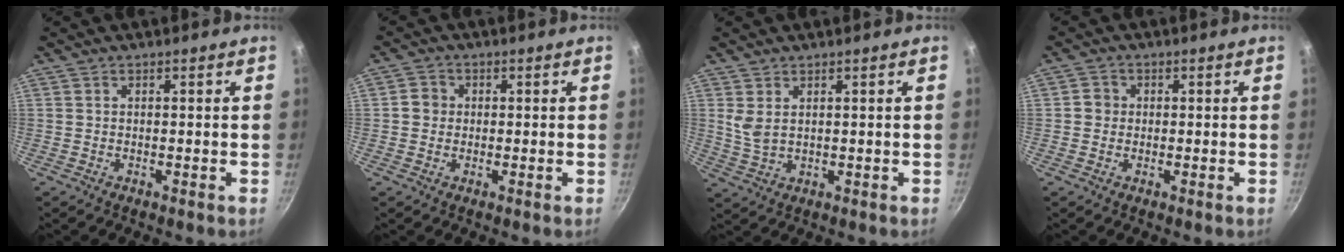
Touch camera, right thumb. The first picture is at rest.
{"total": 2.9, "force": [0.0, 2.7, 0.9], "torque": [0.000, 0.007, -0.007]}
{"total": 3.6, "force": [1.4, 1.9, 2.6], "torque": [-0.049, -0.013, 0.034]}
{"total": 2.4, "force": [-0.1, 2.3, 0.7], "torque": [0.001, 0.006, -0.006]}